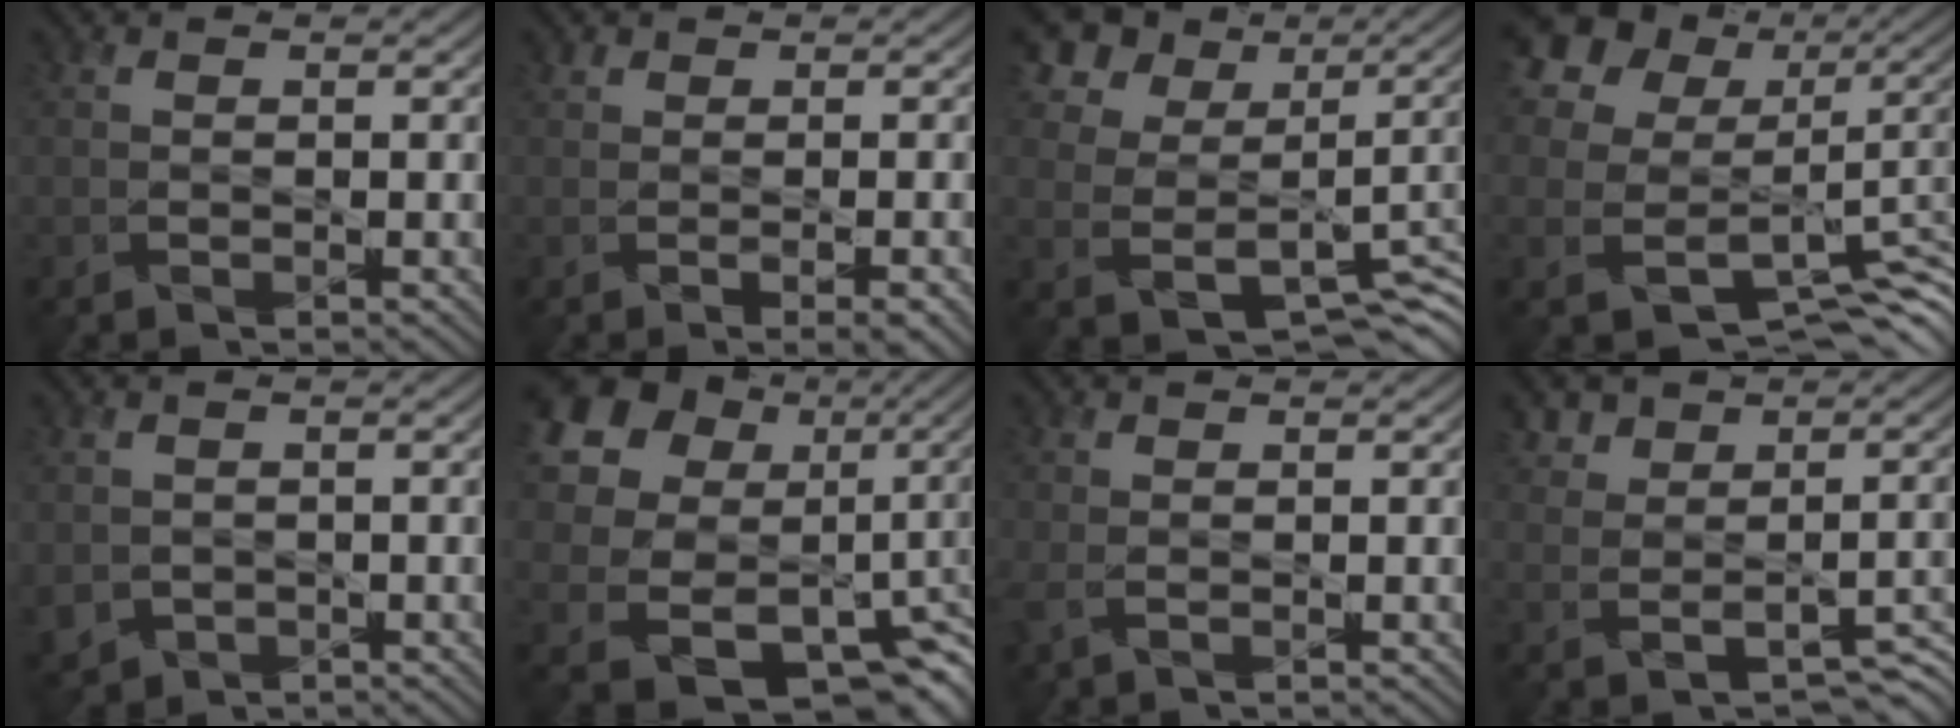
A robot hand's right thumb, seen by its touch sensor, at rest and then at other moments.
{"total": 2.0, "force": [-0.5, 0.7, 1.8], "torque": [-0.032, -0.003, -0.006]}
{"total": 11.0, "force": [3.7, 8.6, 5.8], "torque": [-0.124, -0.004, 0.078]}
{"total": 16.5, "force": [3.5, 12.9, 9.7], "torque": [-0.227, 0.007, 0.073]}
{"total": 2.7, "force": [-0.5, 2.5, 0.8], "torque": [-0.038, -0.022, -0.008]}
{"total": 17.3, "force": [1.2, 14.2, 9.9], "torque": [-0.203, -0.017, 0.058]}
{"total": 1.7, "force": [-0.1, 0.7, 1.6], "torque": [-0.050, -0.002, -0.005]}
{"total": 4.5, "force": [1.6, 3.6, 2.1], "torque": [-0.029, -0.009, 0.031]}